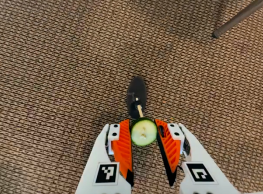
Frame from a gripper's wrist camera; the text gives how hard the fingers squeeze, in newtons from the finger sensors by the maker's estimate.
{"total": 9.5, "left": 9.4, "right": 9.6}